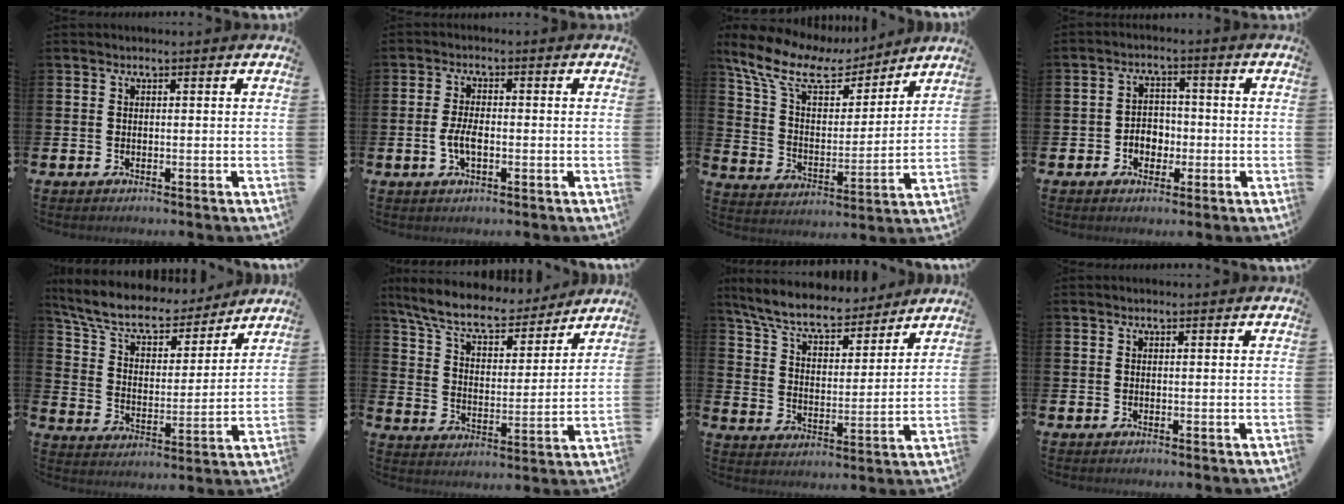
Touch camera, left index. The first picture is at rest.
{"total": 3.3, "force": [-0.5, 1.5, 2.9], "torque": [-0.052, 0.003, -0.010]}
{"total": 10.9, "force": [8.6, 4.6, 4.8], "torque": [-0.139, -0.044, 0.152]}
{"total": 3.3, "force": [-1.2, 2.7, 1.5], "torque": [-0.026, 0.004, -0.030]}
{"total": 8.9, "force": [7.9, 2.9, 2.9], "torque": [-0.091, -0.054, 0.137]}
{"total": 8.9, "force": [8.1, 2.3, 3.1], "torque": [-0.094, -0.054, 0.140]}
{"total": 8.4, "force": [7.6, 2.0, 2.8], "torque": [-0.093, -0.045, 0.136]}
{"total": 0.0}